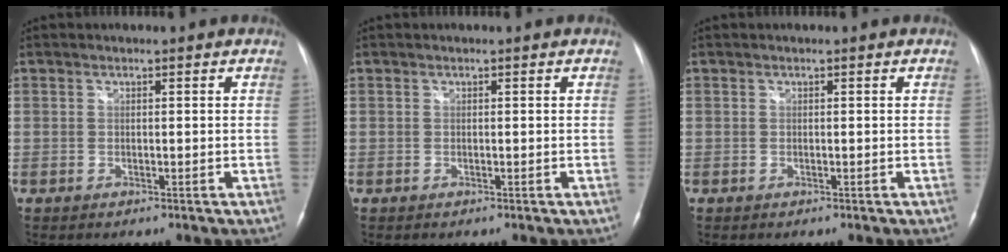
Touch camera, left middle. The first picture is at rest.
{"total": 0.0}
{"total": 0.0}